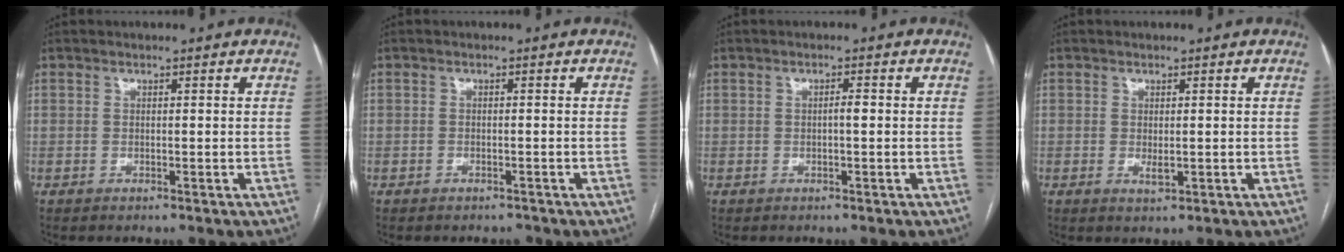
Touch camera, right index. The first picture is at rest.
{"total": 1.5, "force": [-1.3, 0.8, 0.0], "torque": [0.002, 0.003, -0.017]}
{"total": 1.0, "force": [-0.2, 0.0, 1.0], "torque": [-0.017, 0.002, -0.003]}
{"total": 1.4, "force": [-0.1, 0.6, 1.3], "torque": [-0.022, -0.005, 0.002]}